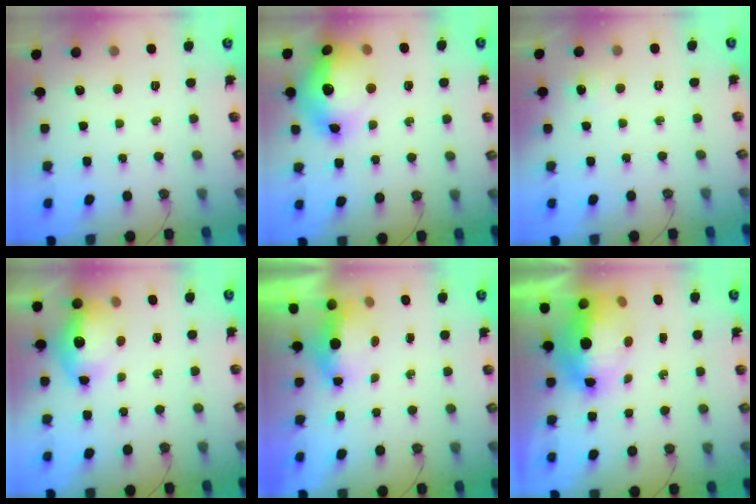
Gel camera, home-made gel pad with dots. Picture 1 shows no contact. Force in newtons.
{"total": 19.1, "press": 19.0, "slide": 1.7}
{"total": 4.5, "press": 4.4, "slide": 0.9}
{"total": 12.1, "press": 12.1, "slide": 1.1}
{"total": 14.5, "press": 7.0, "slide": 12.7}
{"total": 13.3, "press": 13.2, "slide": 1.8}